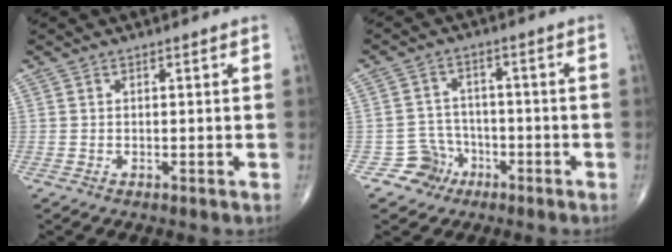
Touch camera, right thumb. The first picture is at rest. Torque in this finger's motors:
{"motor_torque": [0.36, -0.20, 0.24, -0.17, -0.02]}